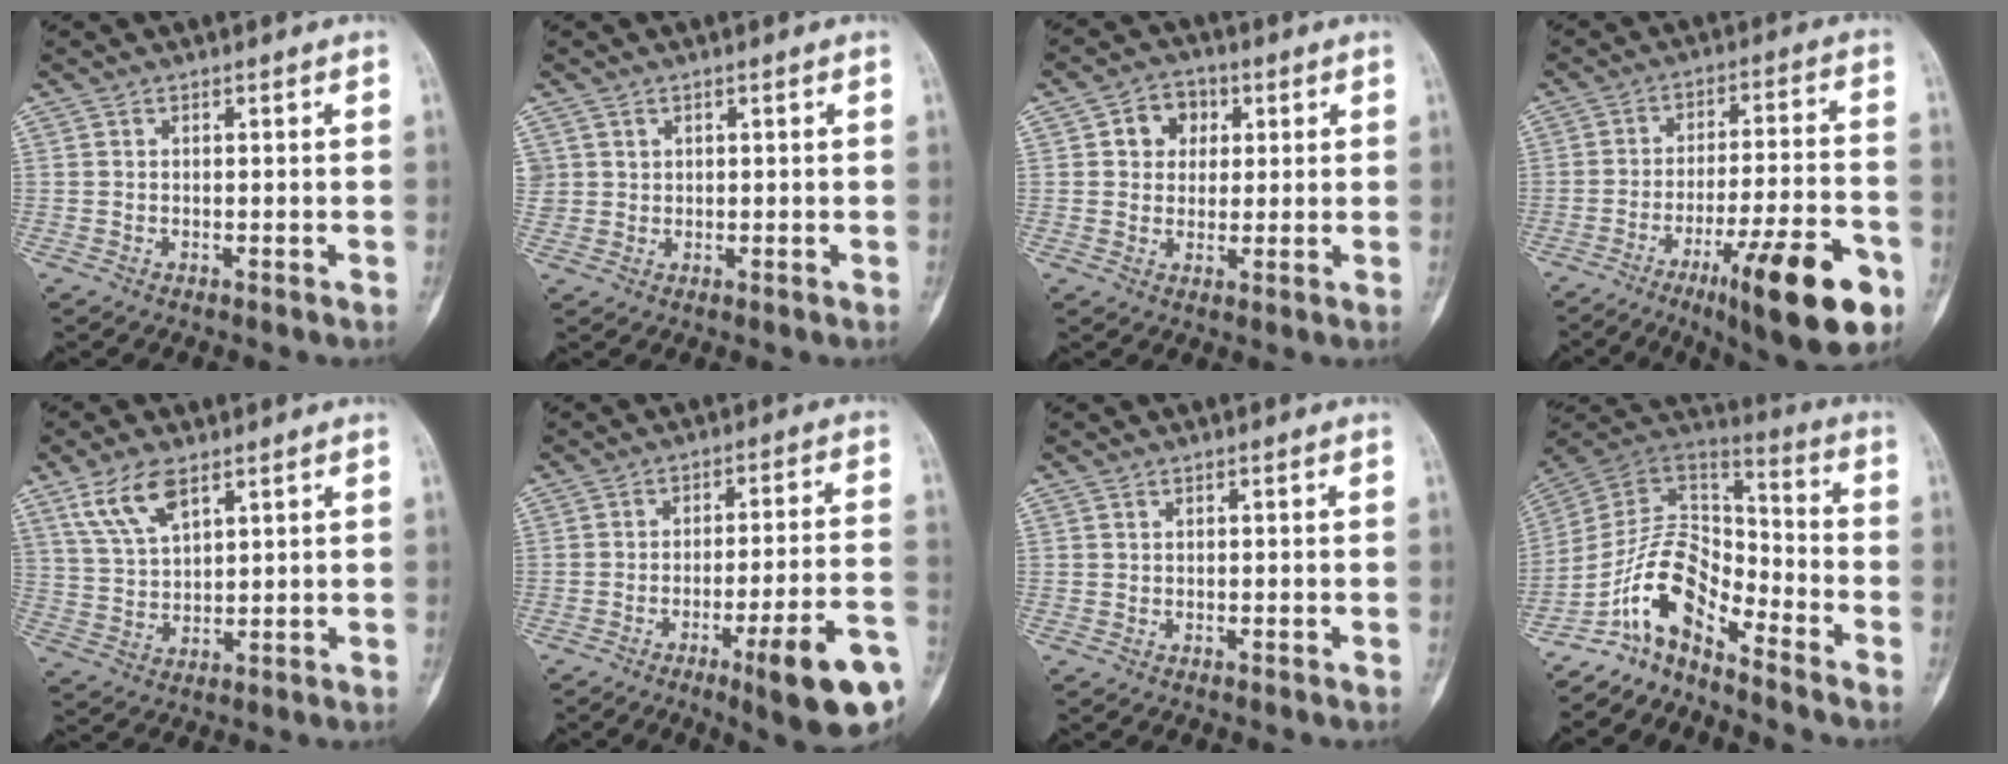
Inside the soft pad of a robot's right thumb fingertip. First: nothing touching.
{"total": 1.8, "force": [0.8, 1.7, 0.0], "torque": [0.018, -0.003, 0.010]}
{"total": 6.4, "force": [1.8, 5.4, 2.9], "torque": [-0.010, 0.001, 0.022]}
{"total": 19.2, "force": [-9.4, 4.0, 16.2], "torque": [-0.227, 0.042, -0.136]}
{"total": 8.4, "force": [5.2, 3.6, 5.6], "torque": [-0.104, -0.021, 0.110]}
{"total": 15.0, "force": [-7.1, 2.1, 13.0], "torque": [-0.157, 0.028, -0.092]}
{"total": 0.0}
{"total": 12.6, "force": [-8.7, 5.5, 7.2], "torque": [-0.115, 0.101, -0.171]}